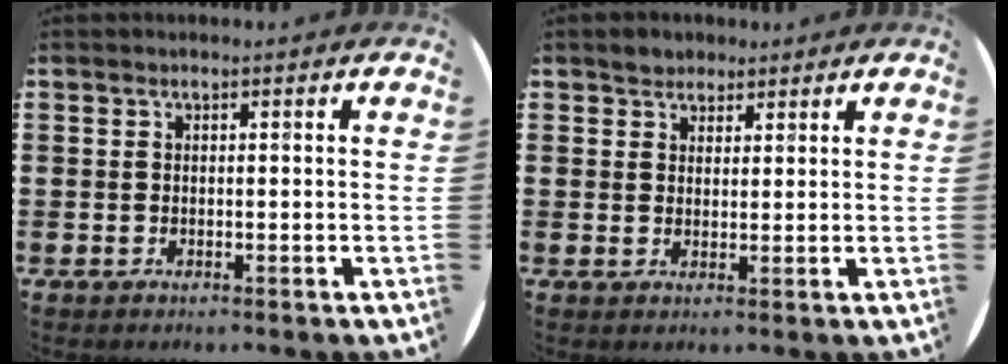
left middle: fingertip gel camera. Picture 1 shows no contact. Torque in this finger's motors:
{"motor_torque": [0.12, -0.05, 0.04, 0.01]}